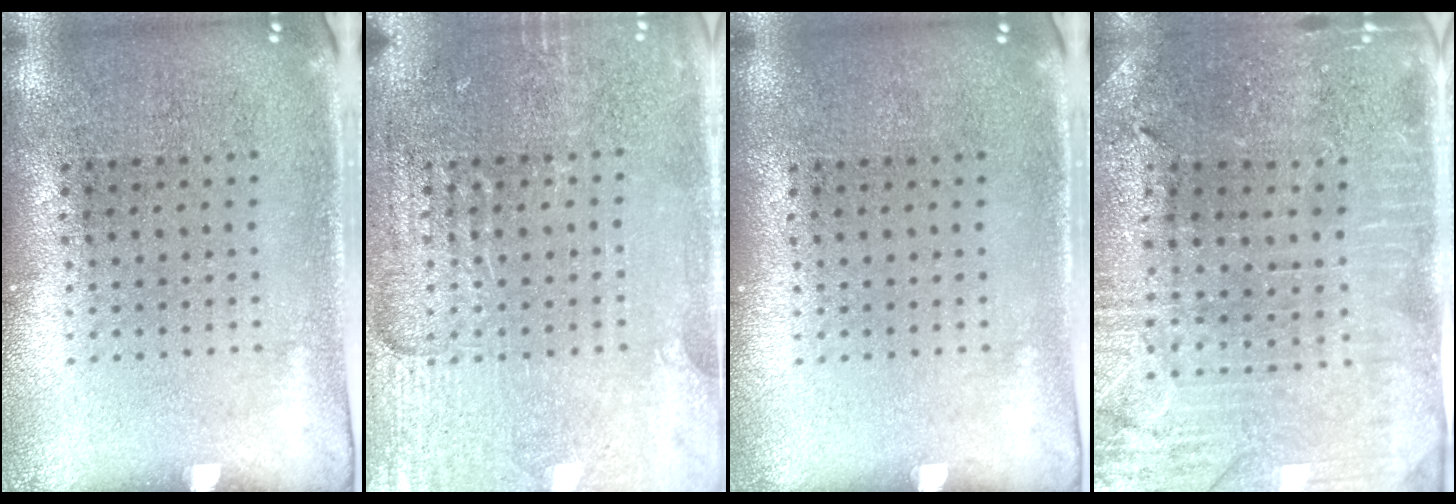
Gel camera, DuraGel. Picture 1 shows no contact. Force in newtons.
{"total": 3.3, "press": 3.3, "slide": 0.7}
{"total": 0.0}
{"total": 1.5, "press": 1.4, "slide": 0.2}